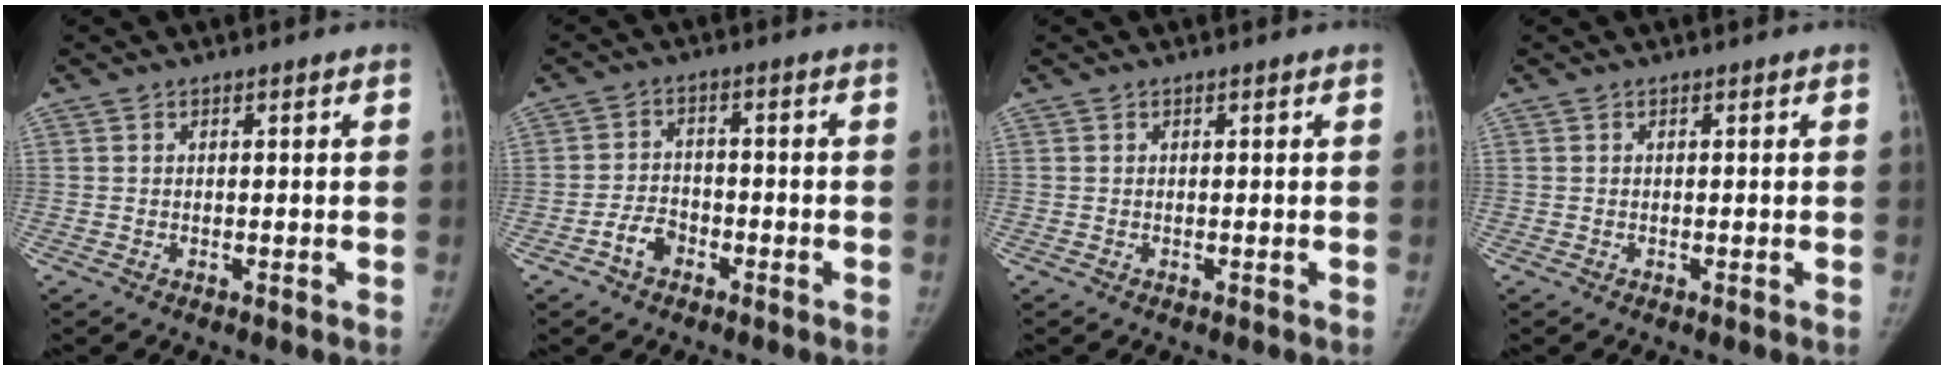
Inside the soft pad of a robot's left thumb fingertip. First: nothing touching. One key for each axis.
{"total": 4.5, "fx": -2.6, "fy": 3.0, "fz": 2.1, "tx": -0.029, "ty": 0.024, "tz": -0.047}
{"total": 0.0}
{"total": 0.0}